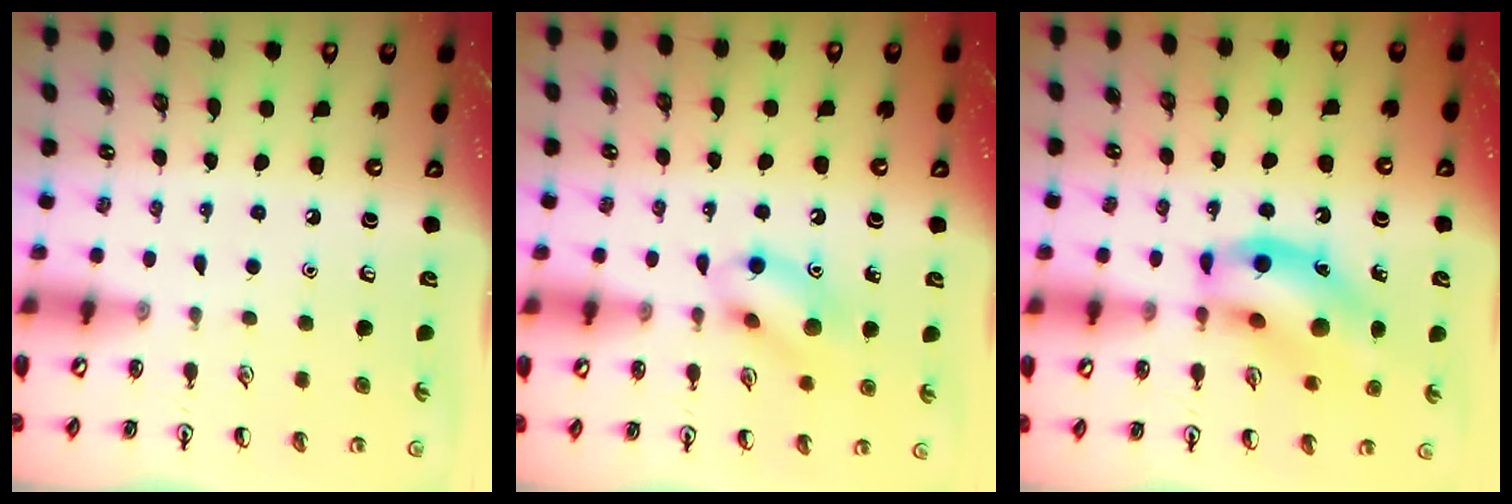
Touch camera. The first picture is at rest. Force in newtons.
{"total": 11.5, "press": 11.4, "slide": 1.2}
{"total": 15.9, "press": 15.7, "slide": 2.3}